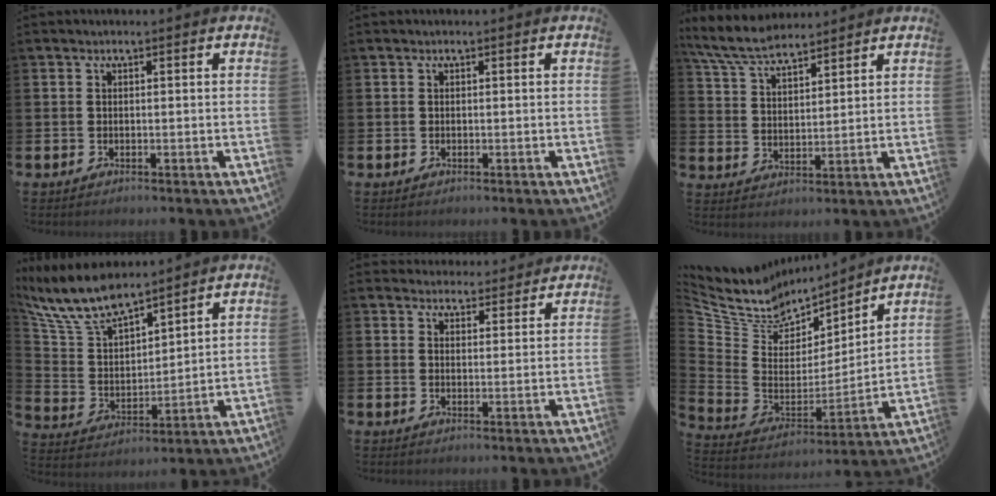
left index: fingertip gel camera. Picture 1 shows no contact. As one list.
[{"total": 0.0}, {"total": 7.0, "force": [6.5, 1.3, 2.2], "torque": [-0.072, -0.020, 0.122]}, {"total": 9.5, "force": [8.5, 2.4, 3.5], "torque": [-0.113, -0.045, 0.155]}, {"total": 3.7, "force": [3.6, 1.0, -0.1], "torque": [0.001, -0.019, 0.064]}, {"total": 7.9, "force": [6.9, 3.8, -0.1], "torque": [-0.061, -0.057, 0.127]}]